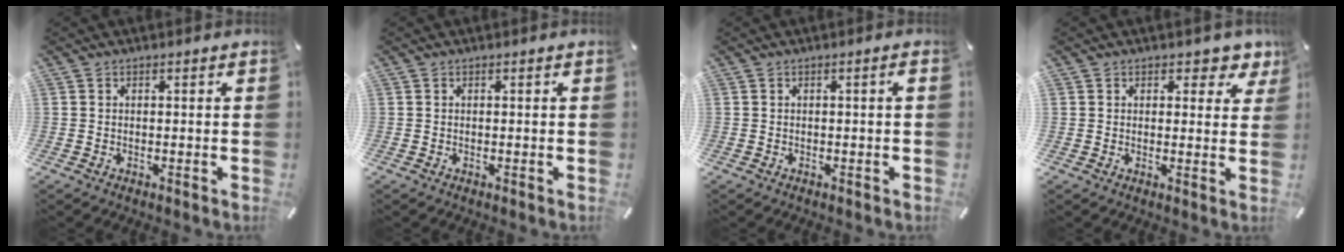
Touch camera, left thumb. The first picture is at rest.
{"total": 0.0}
{"total": 1.1, "force": [0.0, 0.1, 1.1], "torque": [-0.018, -0.001, -0.001]}
{"total": 4.7, "force": [2.9, 3.6, 1.2], "torque": [0.003, -0.022, 0.046]}